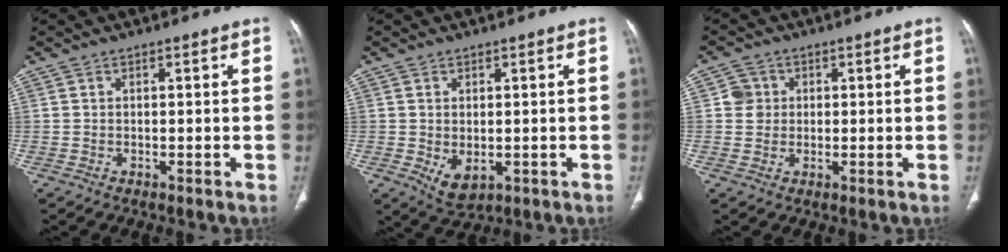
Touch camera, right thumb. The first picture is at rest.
{"total": 4.4, "force": [-0.8, 2.7, 3.4], "torque": [-0.054, -0.009, 0.005]}
{"total": 3.5, "force": [0.7, 3.4, 0.6], "torque": [0.013, 0.003, 0.008]}